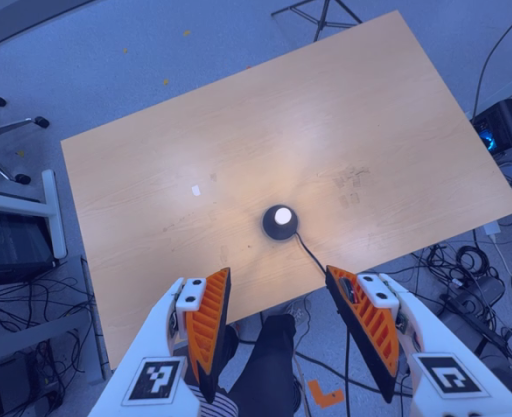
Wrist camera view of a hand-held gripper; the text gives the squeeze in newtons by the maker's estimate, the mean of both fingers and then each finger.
{"total": 0.0}